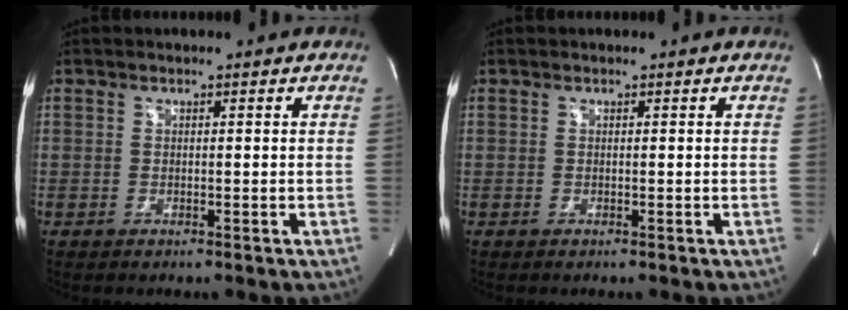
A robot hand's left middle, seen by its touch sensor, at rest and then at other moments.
{"total": 0.0}